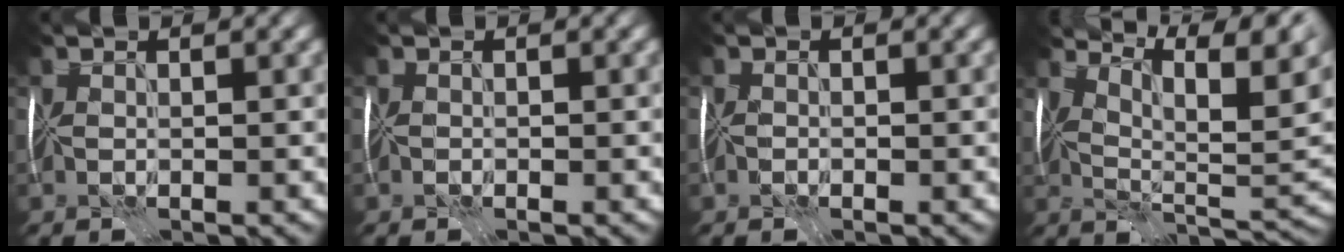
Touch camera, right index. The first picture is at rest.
{"total": 0.6, "force": [-0.5, 0.1, -0.2], "torque": [0.008, -0.004, -0.009]}
{"total": 0.8, "force": [-0.8, 0.2, -0.2], "torque": [0.020, -0.001, -0.013]}
{"total": 9.5, "force": [6.1, 2.5, 6.8], "torque": [-0.109, 0.010, 0.106]}